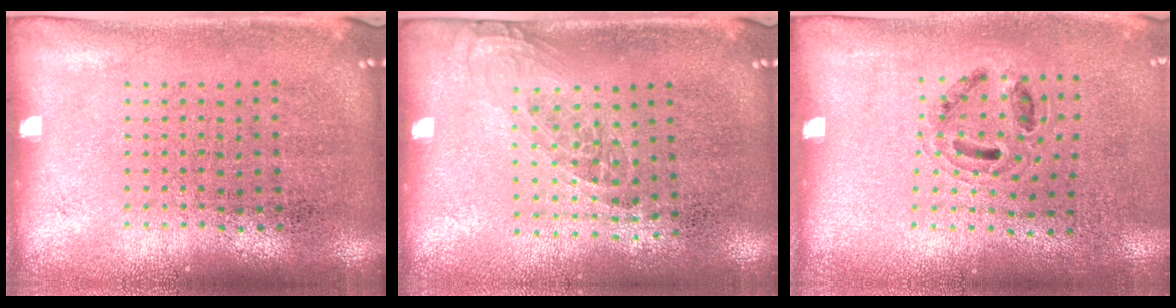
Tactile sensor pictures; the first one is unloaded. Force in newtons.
{"total": 1.2, "press": 1.0, "slide": 0.7}
{"total": 0.8, "press": 0.8, "slide": 0.3}